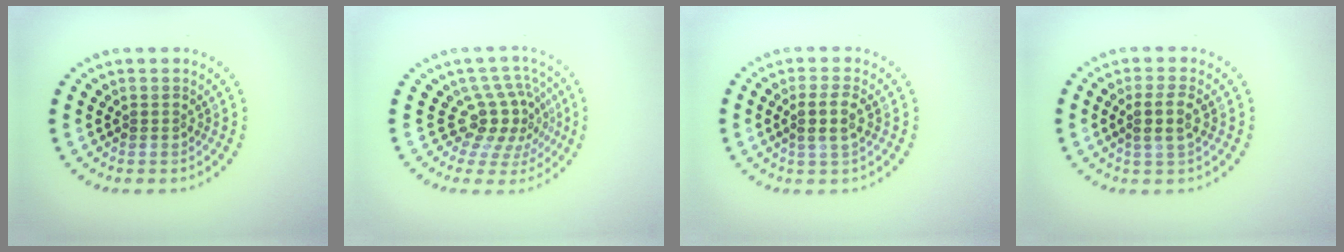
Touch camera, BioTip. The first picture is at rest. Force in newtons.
{"total": 4.2, "press": 2.9, "slide": 3.0}
{"total": 2.3, "press": 2.0, "slide": 1.0}
{"total": 2.3, "press": 2.0, "slide": 1.0}